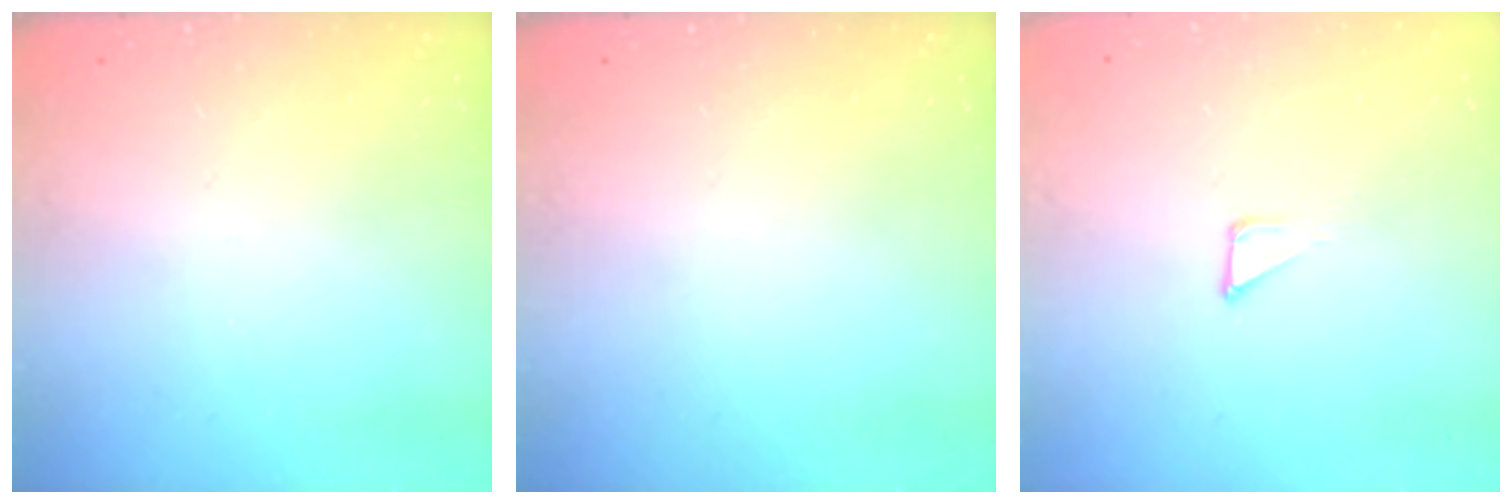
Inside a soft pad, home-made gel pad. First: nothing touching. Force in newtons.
{"total": 0.0}
{"total": 1.2, "press": 1.2, "slide": 0.0}